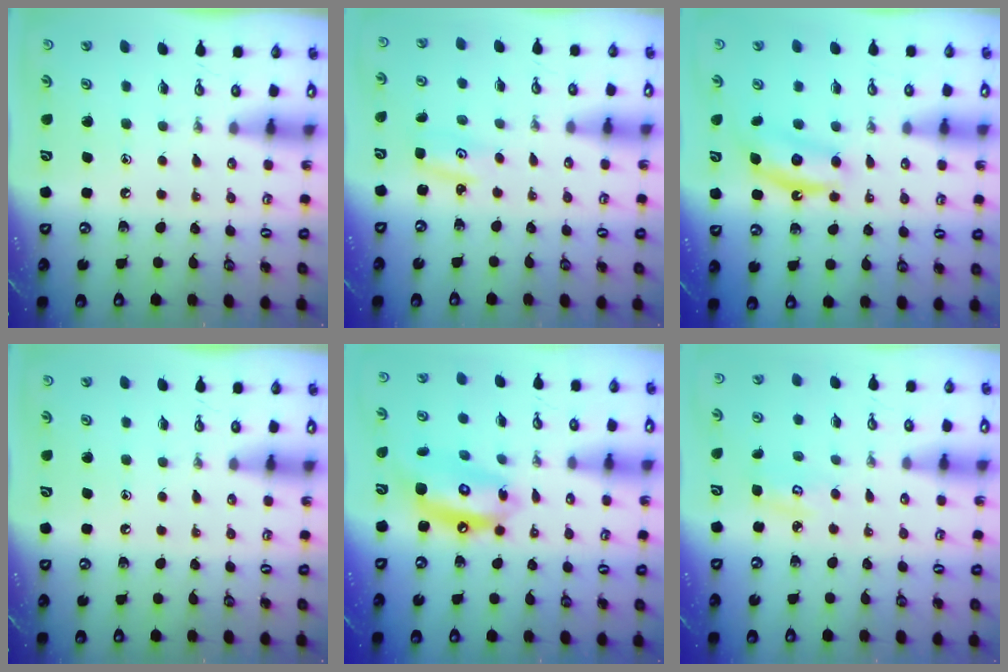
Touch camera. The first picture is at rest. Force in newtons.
{"total": 2.9, "press": 2.9, "slide": 0.3}
{"total": 6.9, "press": 6.9, "slide": 0.8}
{"total": 0.0}
{"total": 13.0, "press": 12.9, "slide": 1.8}
{"total": 4.9, "press": 4.9, "slide": 0.4}